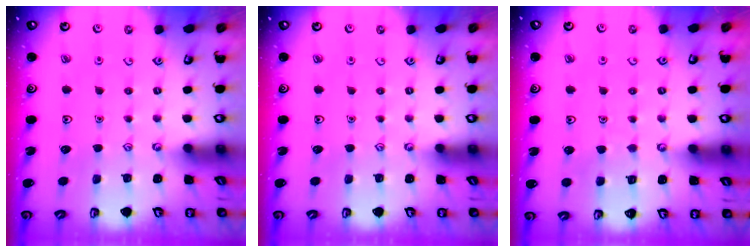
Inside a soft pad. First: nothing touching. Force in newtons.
{"total": 0.0}
{"total": 4.4, "press": 4.3, "slide": 0.4}